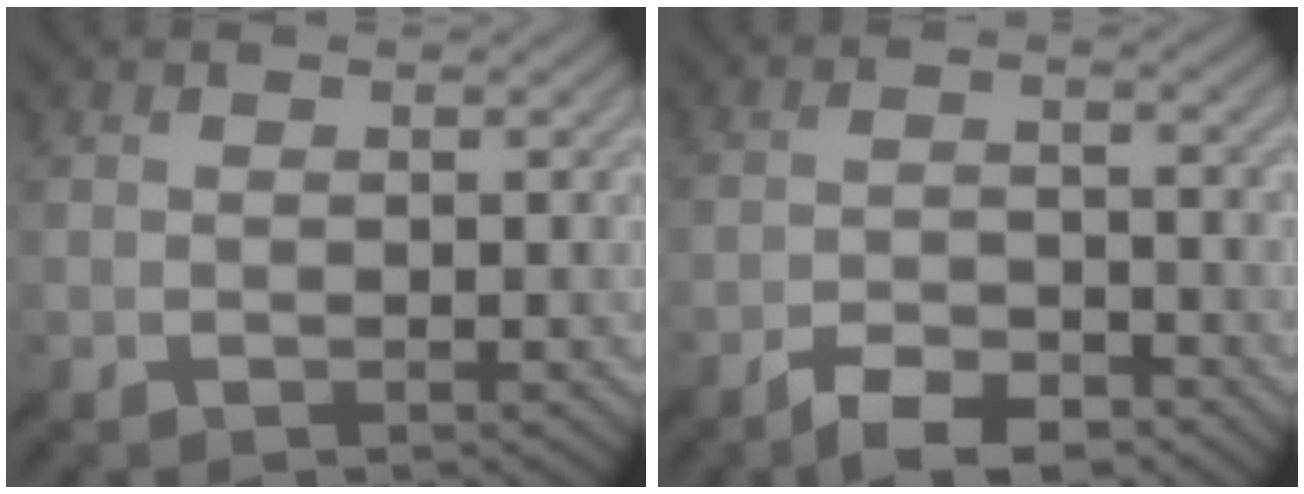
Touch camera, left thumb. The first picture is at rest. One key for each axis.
{"total": 6.2, "fx": -4.5, "fy": 1.7, "fz": 3.9, "tx": -0.074, "ty": 0.002, "tz": -0.084}